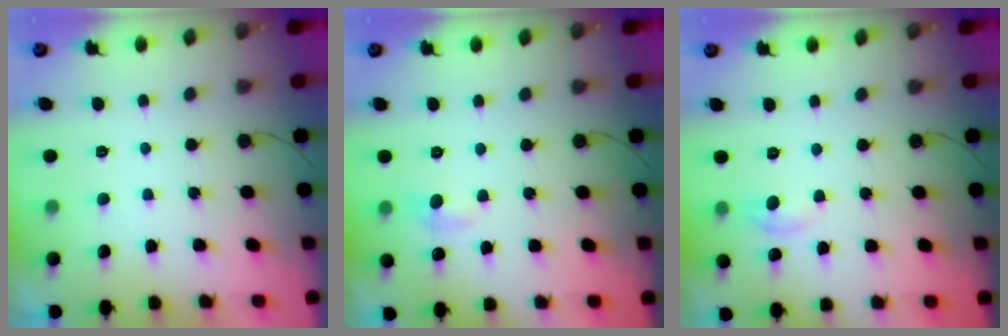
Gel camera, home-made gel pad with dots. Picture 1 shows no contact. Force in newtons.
{"total": 5.7, "press": 5.7, "slide": 0.8}
{"total": 3.3, "press": 3.3, "slide": 0.4}